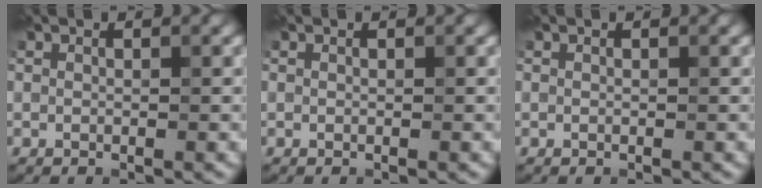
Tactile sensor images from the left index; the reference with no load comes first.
{"total": 0.0}
{"total": 0.0}